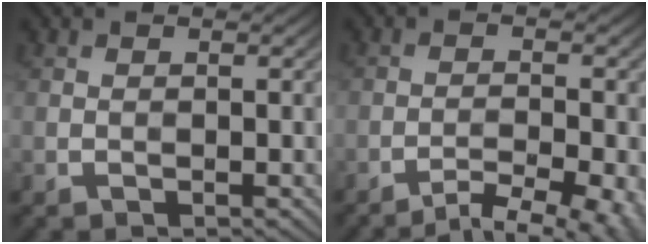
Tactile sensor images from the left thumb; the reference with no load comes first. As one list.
[{"total": 6.4, "force": [-4.7, 1.3, 4.1], "torque": [-0.065, -0.002, -0.068]}]